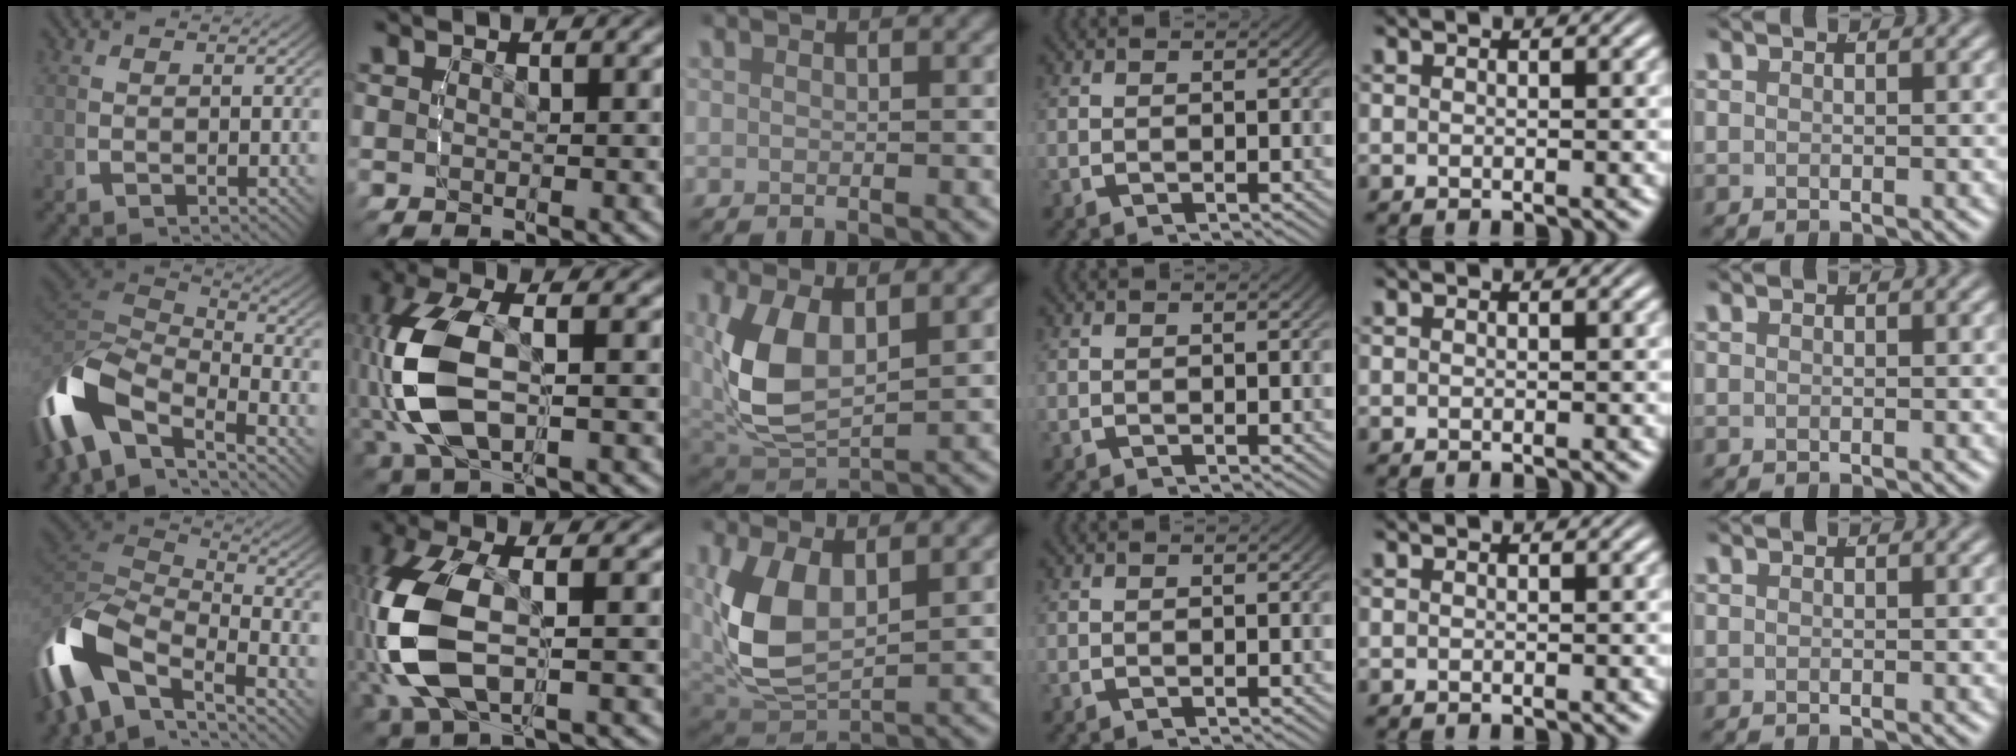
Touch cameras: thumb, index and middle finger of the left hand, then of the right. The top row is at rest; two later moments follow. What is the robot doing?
{"motion": "lift_and_place", "object": "pen"}